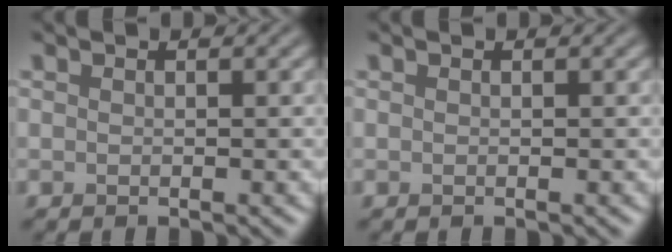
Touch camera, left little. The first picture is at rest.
{"total": 0.0}